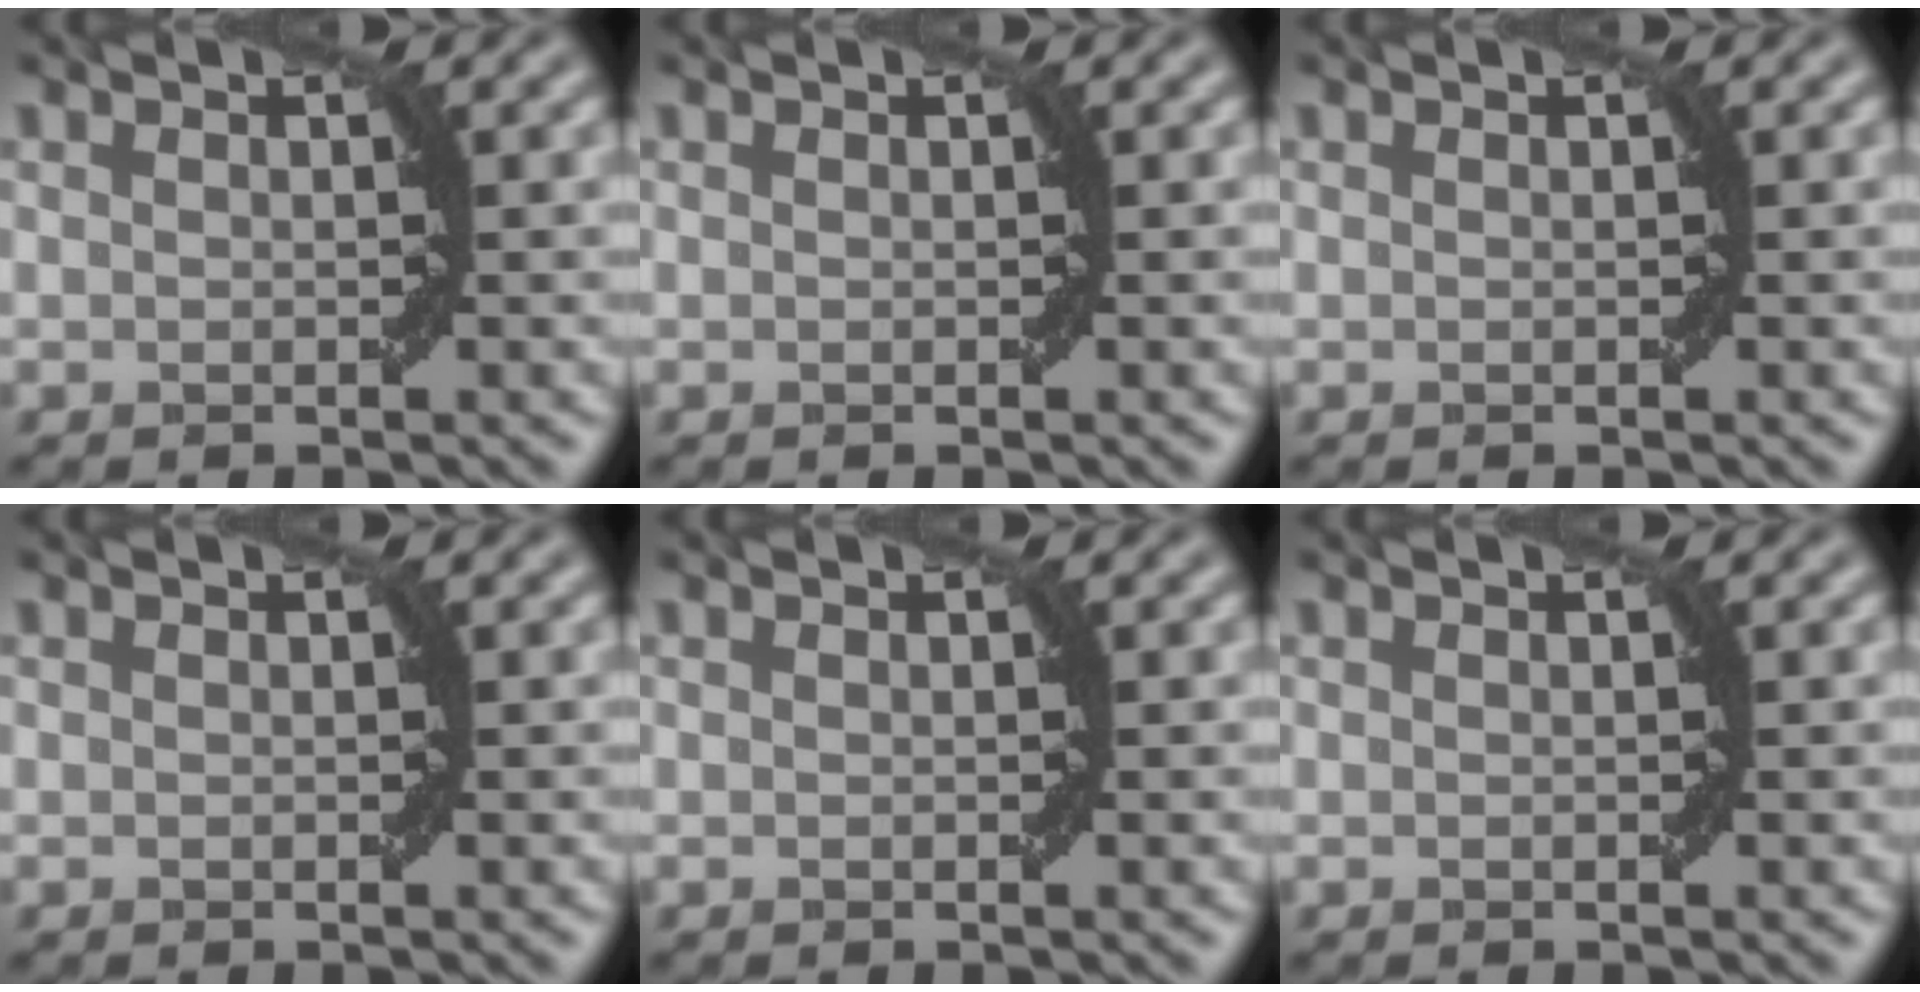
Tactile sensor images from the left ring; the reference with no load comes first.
{"total": 0.0}
{"total": 0.0}
{"total": 0.0}
{"total": 0.0}
{"total": 0.0}